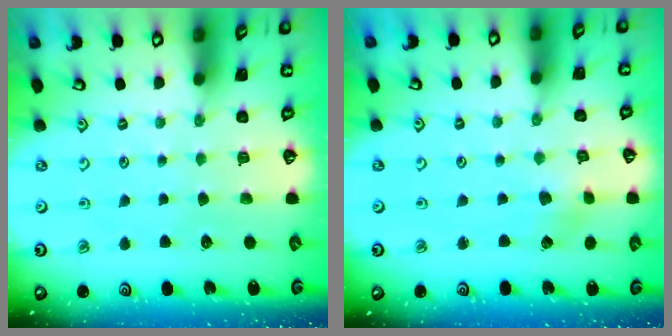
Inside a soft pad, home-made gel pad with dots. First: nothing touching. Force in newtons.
{"total": 2.0, "press": 1.9, "slide": 0.3}